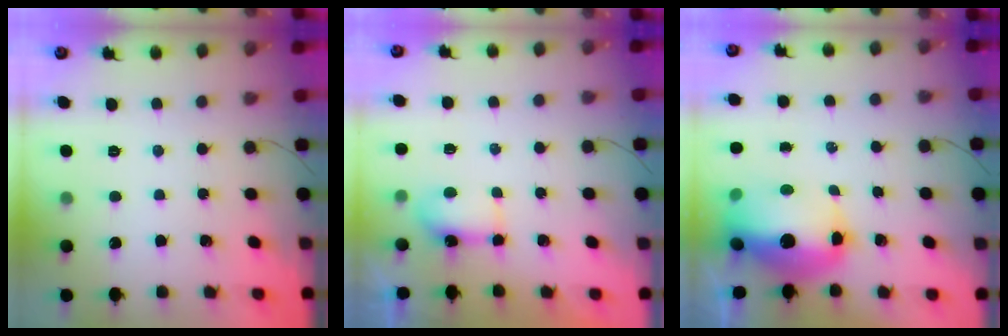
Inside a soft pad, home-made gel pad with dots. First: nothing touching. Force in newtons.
{"total": 4.2, "press": 4.1, "slide": 0.8}
{"total": 14.6, "press": 13.5, "slide": 5.6}